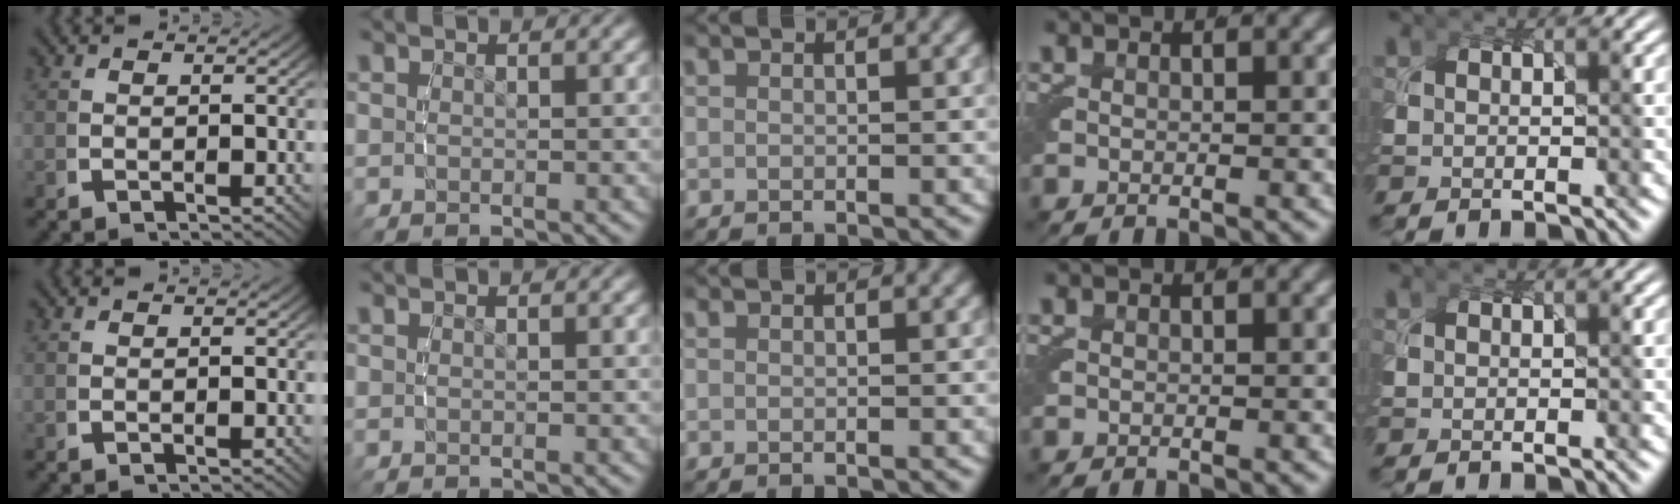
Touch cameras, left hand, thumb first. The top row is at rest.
{}